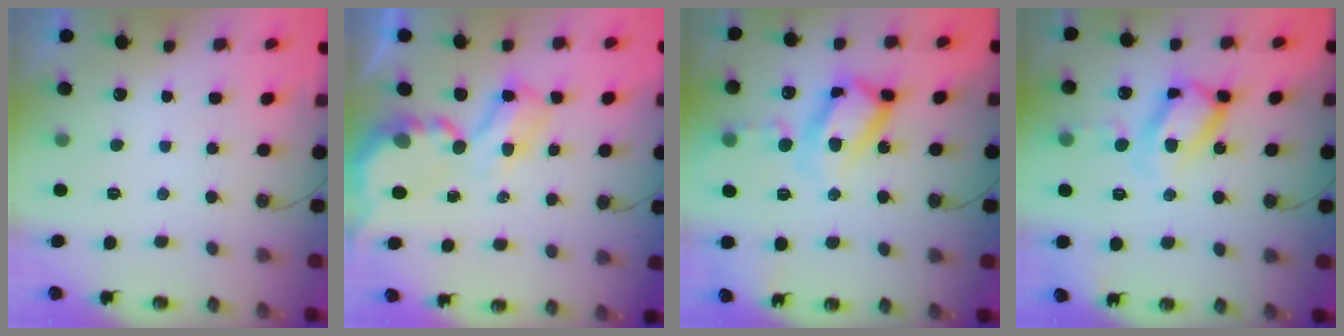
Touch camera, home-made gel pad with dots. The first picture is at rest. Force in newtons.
{"total": 6.9, "press": 6.9, "slide": 0.5}
{"total": 18.3, "press": 18.3, "slide": 1.1}
{"total": 15.8, "press": 15.7, "slide": 1.6}